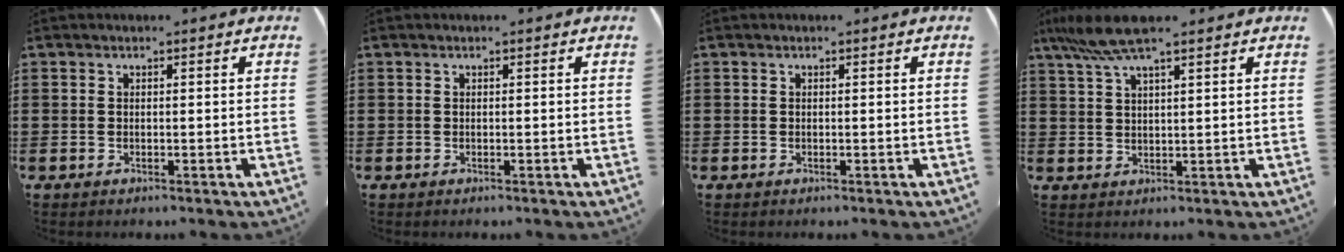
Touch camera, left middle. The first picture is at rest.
{"total": 0.0}
{"total": 0.0}
{"total": 6.2, "force": [4.4, 0.7, 4.3], "torque": [-0.095, -0.005, 0.081]}